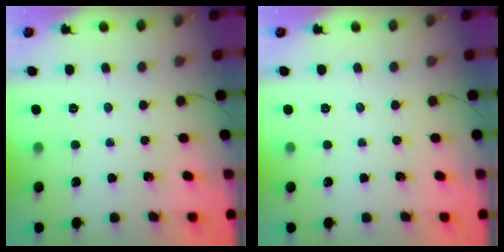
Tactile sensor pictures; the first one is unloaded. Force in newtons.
{"total": 0.0}